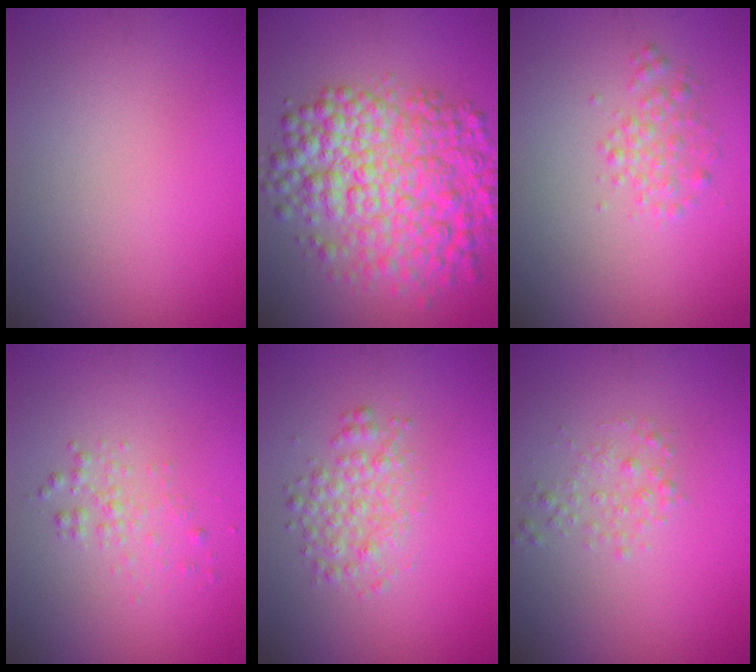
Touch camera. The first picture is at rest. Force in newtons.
{"total": 8.7, "press": 8.7, "slide": 0.1}
{"total": 1.7, "press": 1.7, "slide": 0.0}
{"total": 1.4, "press": 1.4, "slide": 0.0}
{"total": 2.5, "press": 2.5, "slide": 0.1}
{"total": 1.4, "press": 1.4, "slide": 0.0}